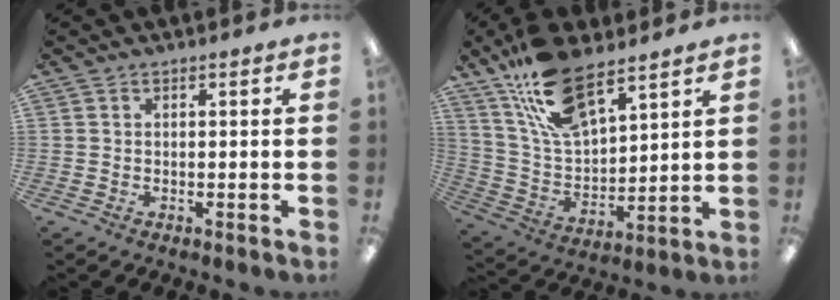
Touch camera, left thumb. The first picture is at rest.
{"total": 17.6, "force": [12.2, 7.2, 10.4], "torque": [-0.209, -0.048, 0.220]}